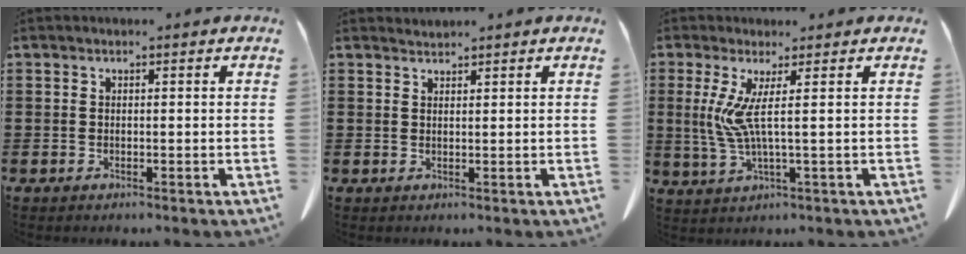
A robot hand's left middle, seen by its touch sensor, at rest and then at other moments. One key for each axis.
{"total": 1.0, "fx": 1.0, "fy": 0.1, "fz": 0.0, "tx": -0.003, "ty": -0.001, "tz": 0.020}
{"total": 6.3, "fx": 1.4, "fy": -0.3, "fz": 6.1, "tx": -0.152, "ty": -0.027, "tz": 0.016}